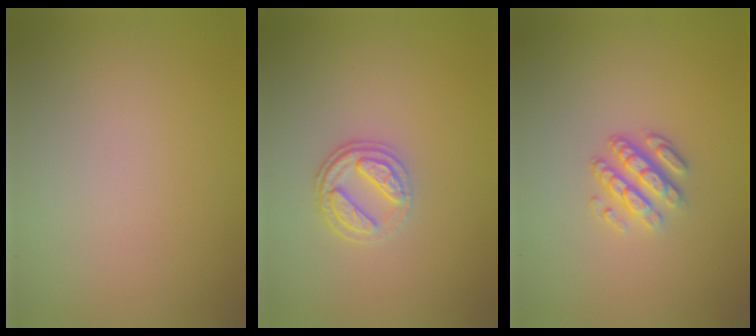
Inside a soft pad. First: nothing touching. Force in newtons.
{"total": 2.8, "press": 2.4, "slide": 1.3}
{"total": 3.3, "press": 2.3, "slide": 2.3}